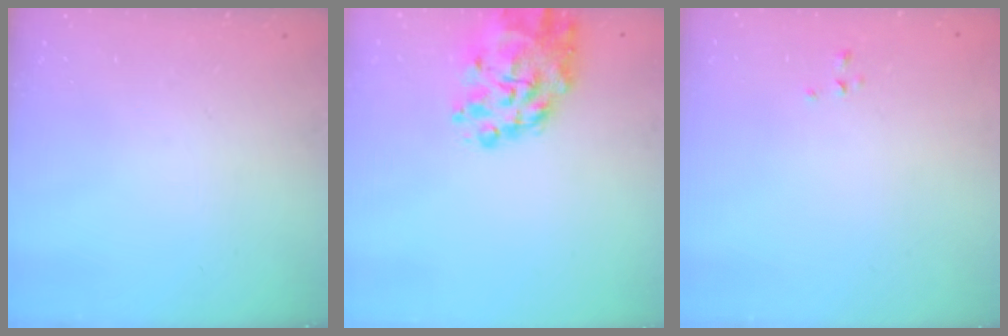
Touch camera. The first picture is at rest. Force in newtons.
{"total": 9.9, "press": 9.5, "slide": 2.8}
{"total": 0.6, "press": 0.3, "slide": 0.5}